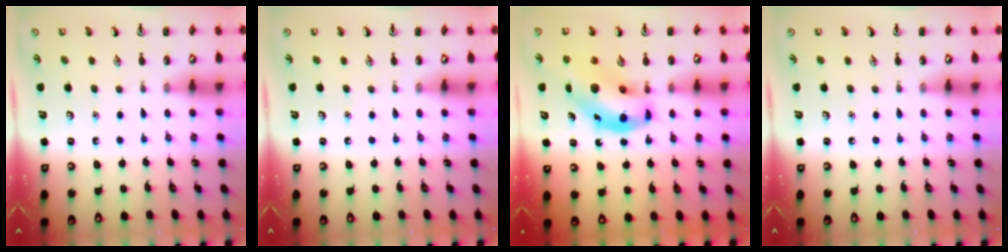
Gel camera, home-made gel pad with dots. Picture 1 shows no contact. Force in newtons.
{"total": 0.0}
{"total": 13.6, "press": 13.1, "slide": 3.7}
{"total": 0.0}